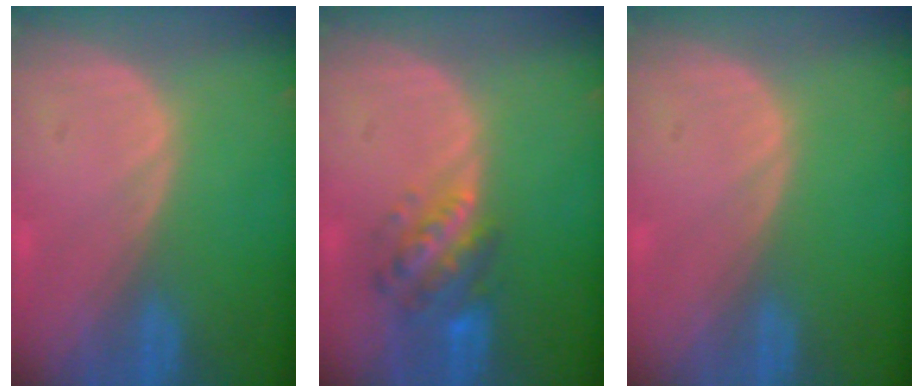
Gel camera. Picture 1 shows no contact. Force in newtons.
{"total": 6.0, "press": 5.8, "slide": 1.6}
{"total": 0.0}